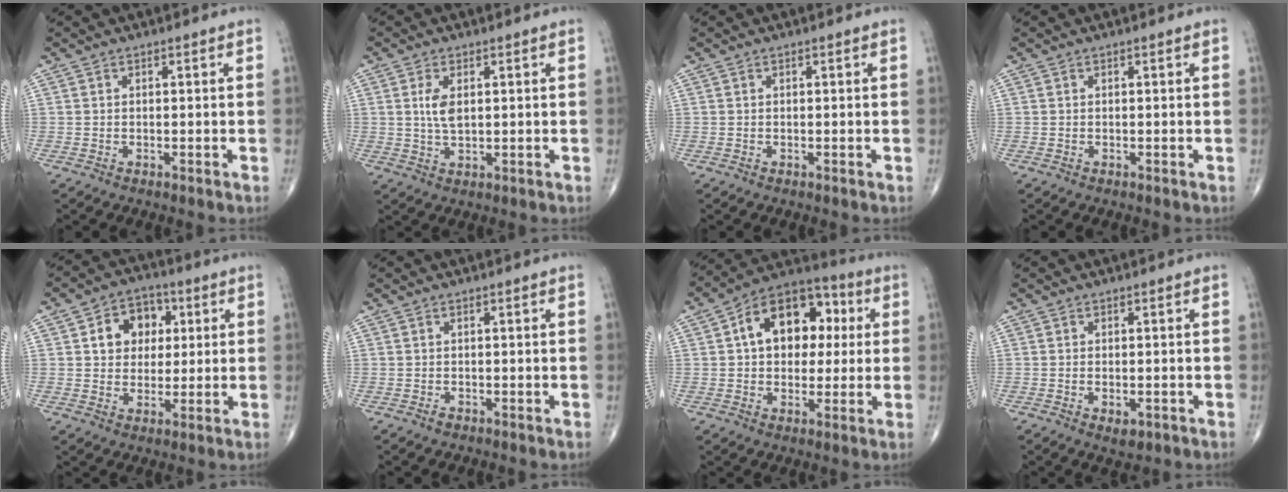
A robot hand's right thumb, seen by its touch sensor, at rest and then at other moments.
{"total": 4.3, "force": [1.0, 2.2, 3.6], "torque": [-0.071, -0.006, 0.022]}
{"total": 0.0}
{"total": 0.0}
{"total": 9.6, "force": [2.5, 7.6, 5.3], "torque": [-0.036, 0.004, 0.036]}
{"total": 0.6, "force": [-0.3, 0.4, 0.3], "torque": [-0.001, 0.000, -0.006]}
{"total": 16.4, "force": [3.4, 11.1, 11.6], "torque": [-0.130, 0.023, 0.044]}
{"total": 2.6, "force": [-0.9, 1.4, 2.0], "torque": [-0.030, 0.000, -0.008]}